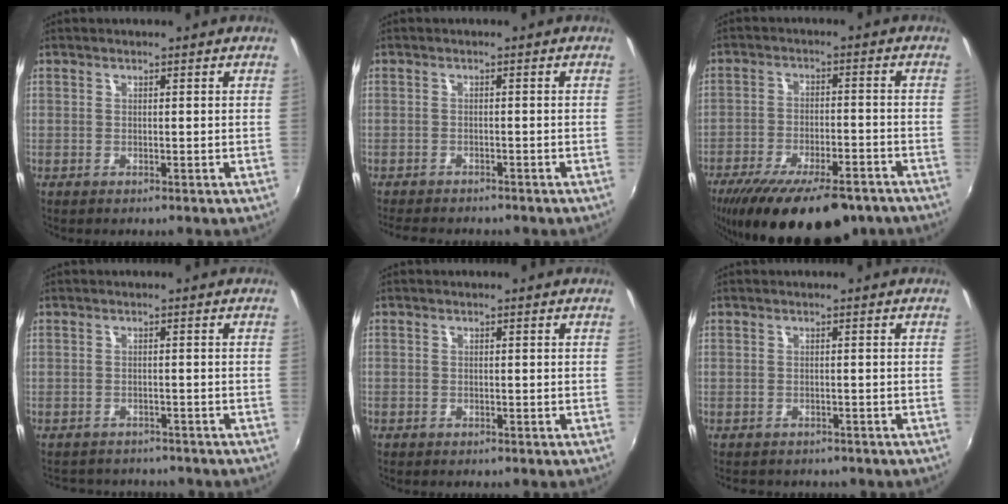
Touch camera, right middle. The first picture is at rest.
{"total": 6.7, "force": [-5.9, 1.8, 2.6], "torque": [-0.062, -0.018, -0.088]}
{"total": 21.1, "force": [-15.7, 7.0, 12.3], "torque": [-0.231, -0.044, -0.226]}
{"total": 8.6, "force": [-7.5, 3.1, 2.6], "torque": [-0.059, -0.012, -0.104]}
{"total": 1.3, "force": [-1.0, 0.9, 0.0], "torque": [-0.006, 0.004, -0.016]}
{"total": 4.7, "force": [-4.0, 1.9, 1.5], "torque": [-0.035, -0.015, -0.051]}